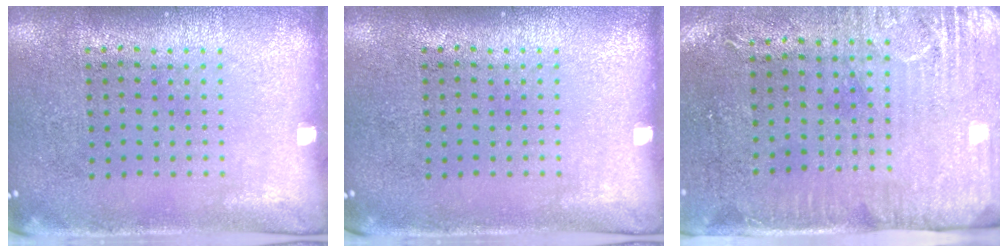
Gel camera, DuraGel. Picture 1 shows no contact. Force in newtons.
{"total": 0.0}
{"total": 2.9, "press": 2.4, "slide": 1.6}